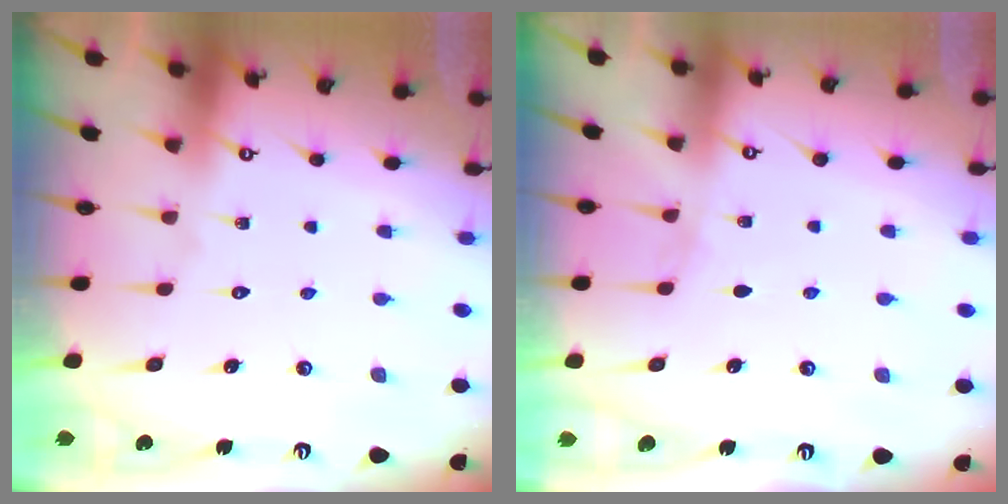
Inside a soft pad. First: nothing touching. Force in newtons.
{"total": 3.6, "press": 3.6, "slide": 0.4}